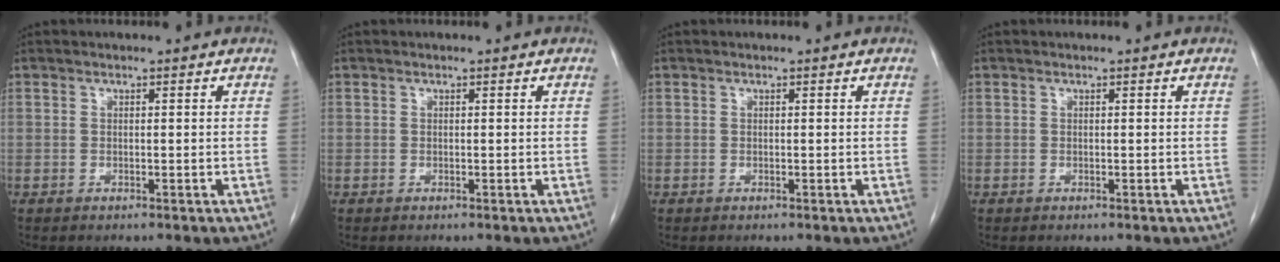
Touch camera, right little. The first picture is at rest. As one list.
[{"total": 0.0}, {"total": 0.0}, {"total": 0.0}]